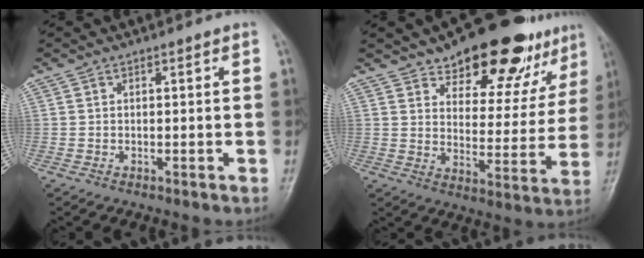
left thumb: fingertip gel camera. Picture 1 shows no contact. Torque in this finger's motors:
{"motor_torque": [0.12, 0.15, 0.13, -0.02, 0.02]}